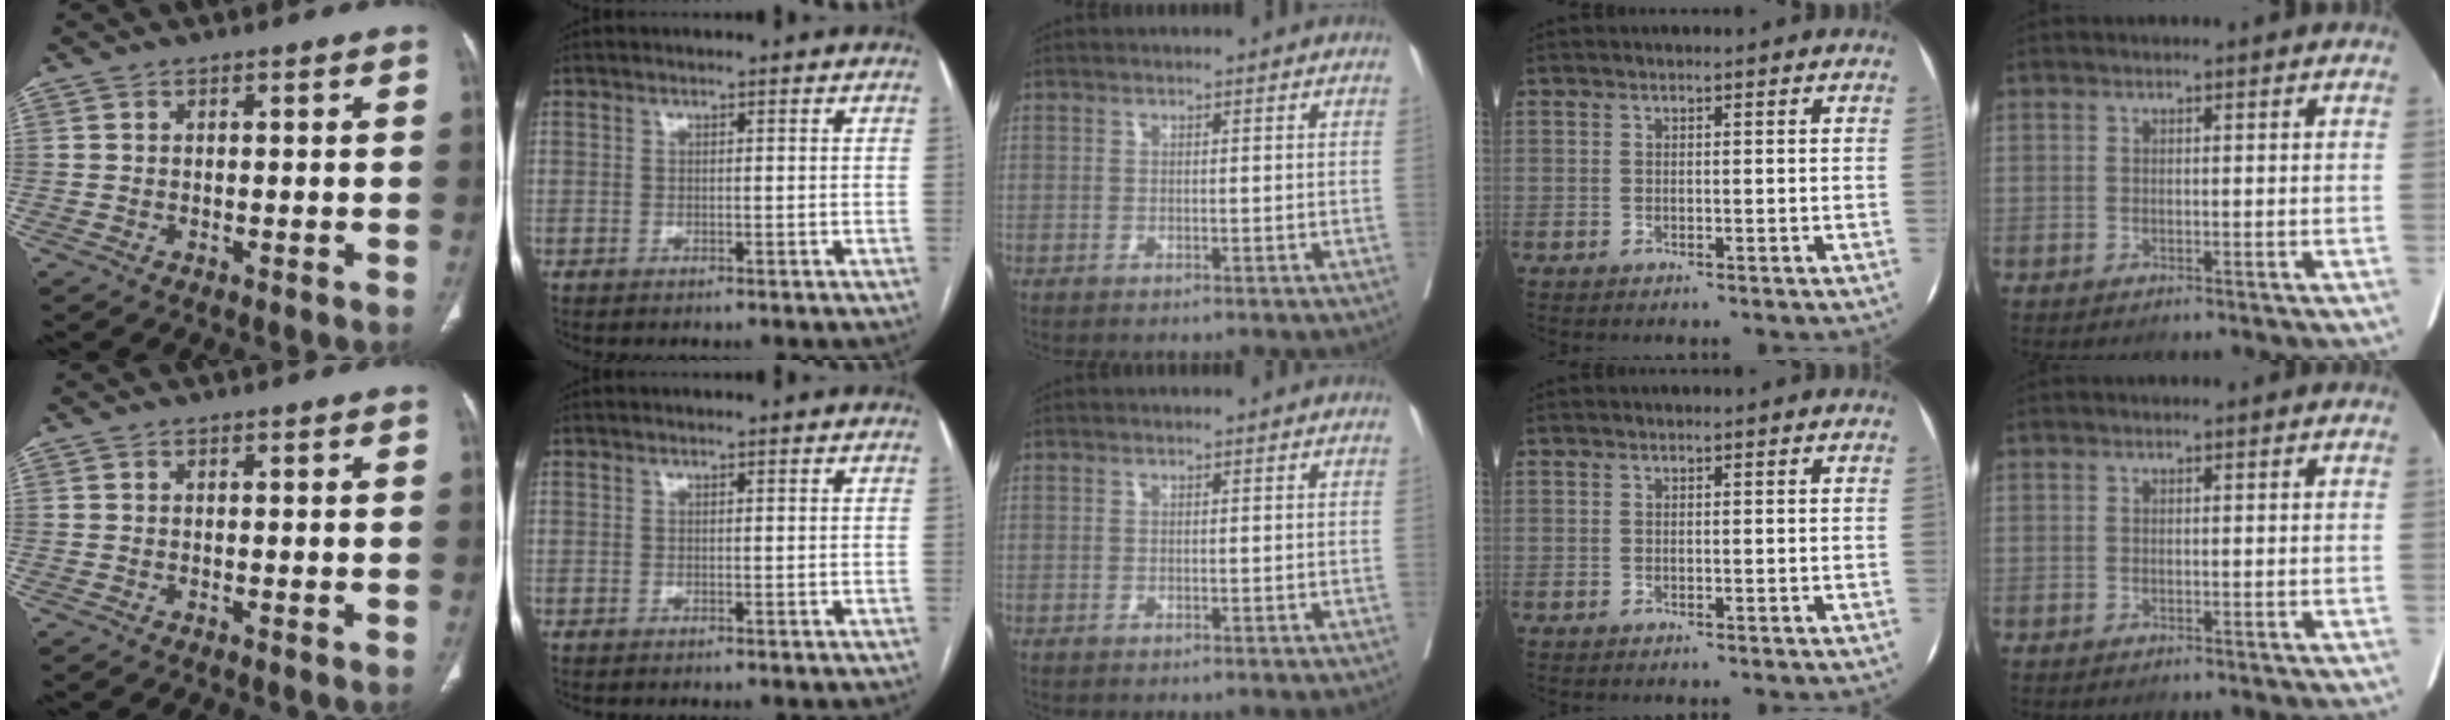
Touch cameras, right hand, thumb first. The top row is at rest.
{}